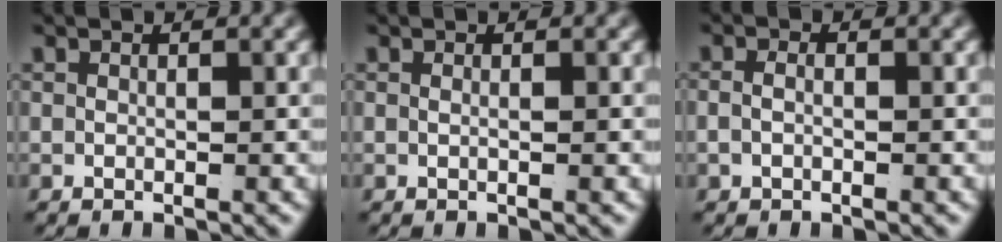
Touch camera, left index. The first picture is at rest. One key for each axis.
{"total": 0.6, "fx": -0.1, "fy": -0.4, "fz": 0.4, "tx": -0.007, "ty": -0.003, "tz": -0.001}
{"total": 1.3, "fx": -0.4, "fy": 0.6, "fz": 1.1, "tx": -0.028, "ty": -0.004, "tz": -0.006}